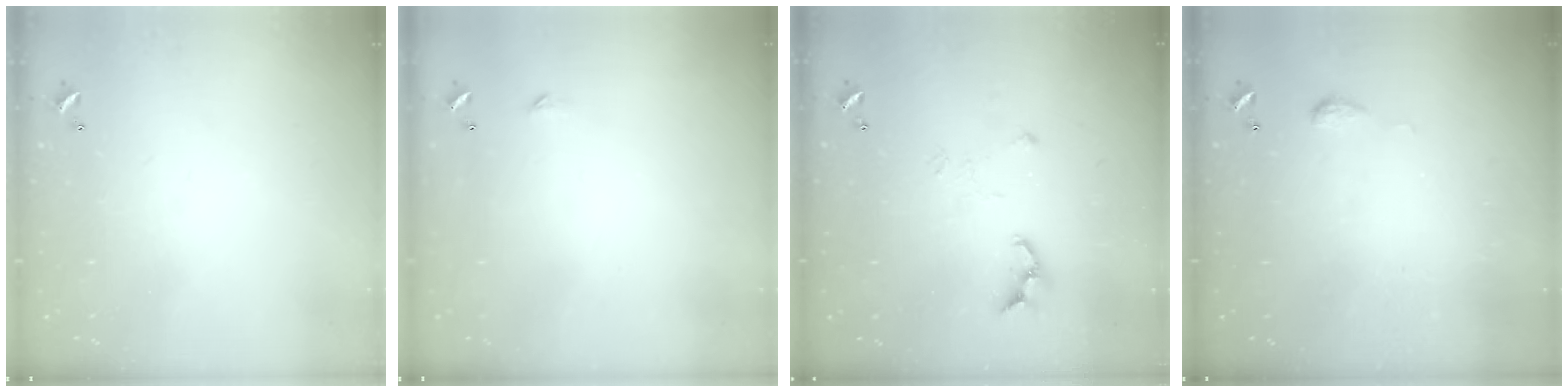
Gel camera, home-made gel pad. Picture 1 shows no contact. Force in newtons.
{"total": 2.3, "press": 2.3, "slide": 0.4}
{"total": 7.7, "press": 7.6, "slide": 0.6}
{"total": 3.3, "press": 3.2, "slide": 0.5}